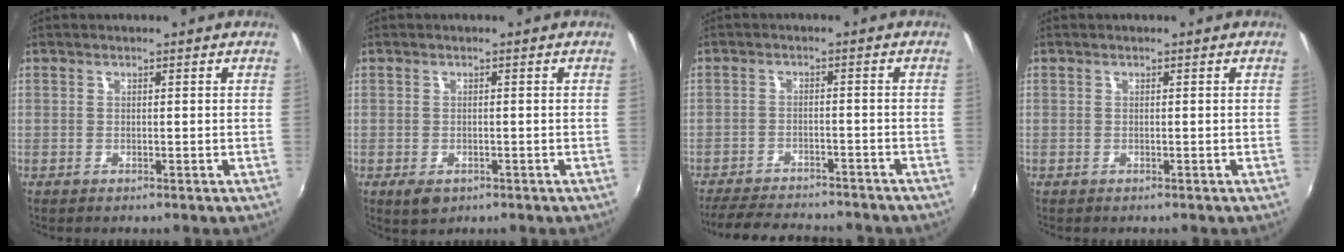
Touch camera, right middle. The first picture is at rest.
{"total": 3.1, "force": [-1.5, 1.9, 1.8], "torque": [-0.034, -0.010, -0.022]}
{"total": 15.0, "force": [-13.1, 4.0, 6.3], "torque": [-0.133, -0.020, -0.184]}
{"total": 0.0}